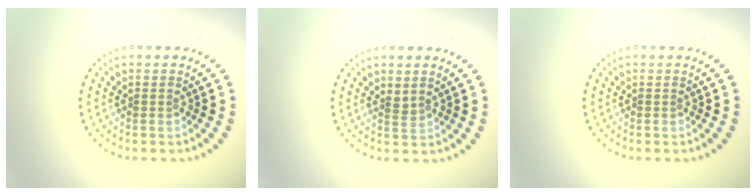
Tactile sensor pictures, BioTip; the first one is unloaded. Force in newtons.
{"total": 0.7, "press": 0.5, "slide": 0.6}
{"total": 0.0}